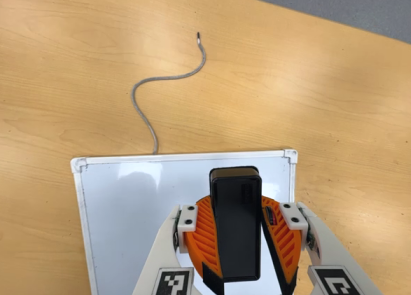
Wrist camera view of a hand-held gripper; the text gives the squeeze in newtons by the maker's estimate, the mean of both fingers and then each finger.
{"total": 8.9, "left": 9.5, "right": 8.3}